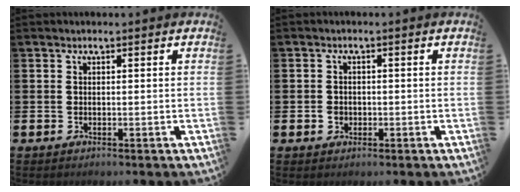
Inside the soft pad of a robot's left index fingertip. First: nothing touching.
{"total": 1.4, "force": [-0.3, 1.2, 0.6], "torque": [-0.016, 0.007, -0.007]}